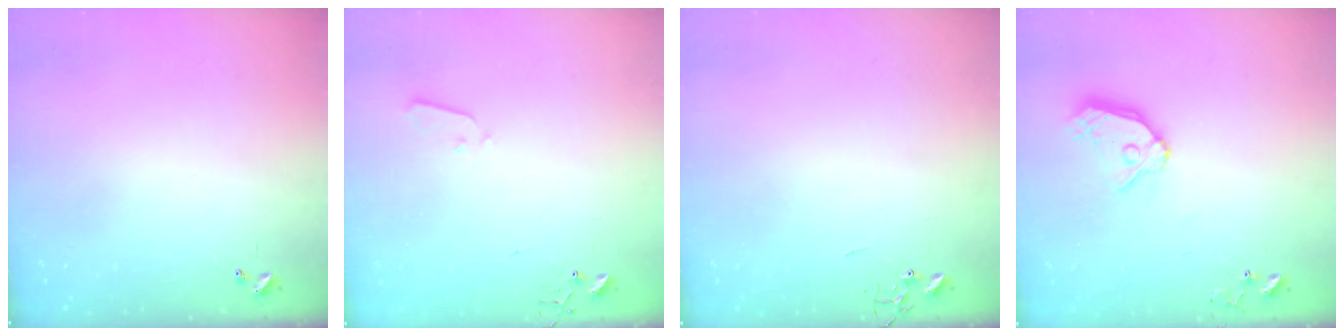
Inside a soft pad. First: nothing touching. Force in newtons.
{"total": 2.8, "press": 2.7, "slide": 0.4}
{"total": 0.0}
{"total": 13.0, "press": 12.9, "slide": 1.6}